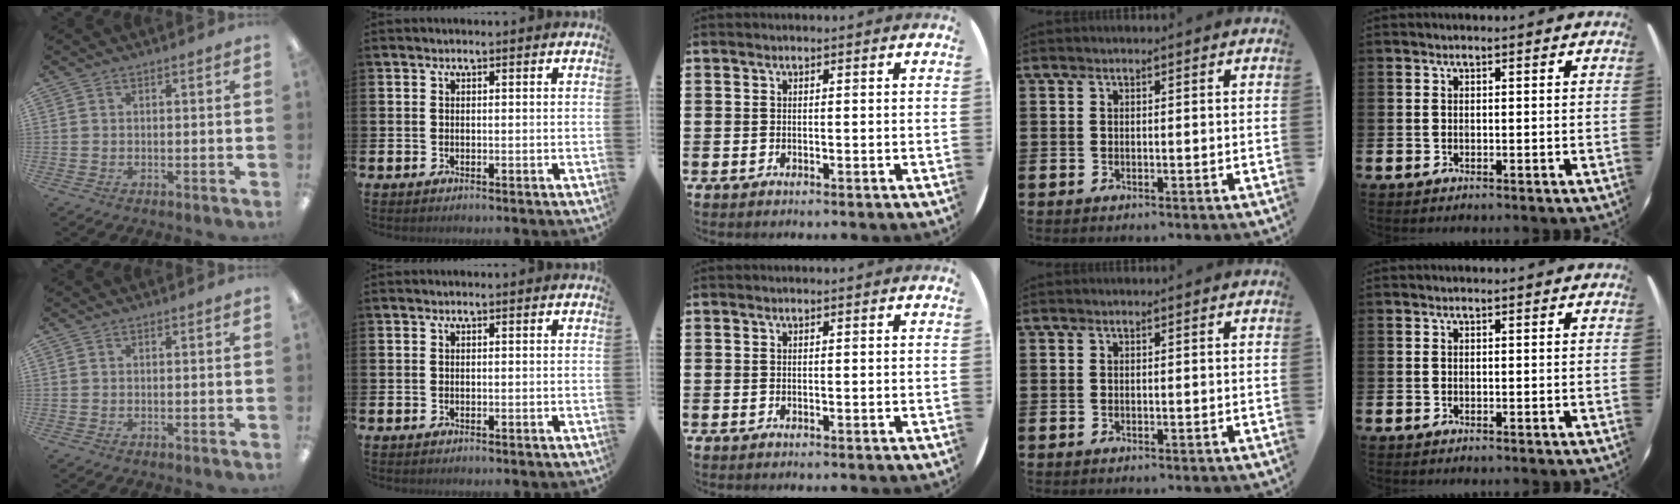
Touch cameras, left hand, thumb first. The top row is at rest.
{}